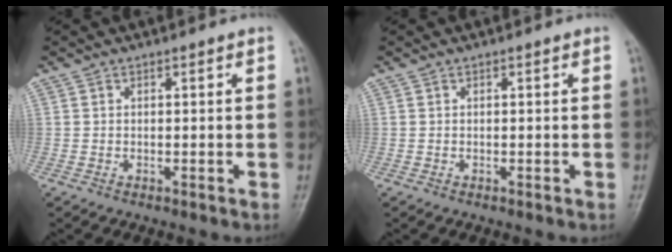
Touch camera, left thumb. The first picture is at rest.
{"total": 0.0}